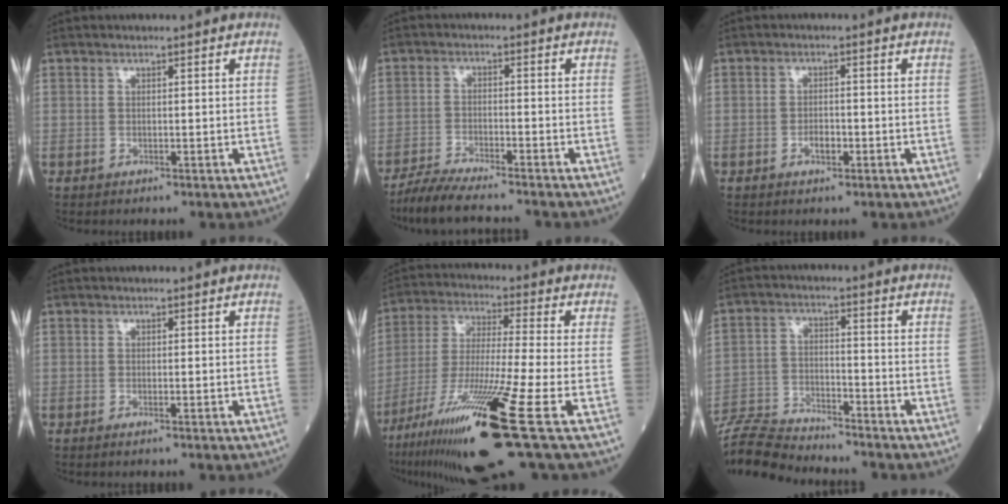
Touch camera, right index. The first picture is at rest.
{"total": 9.0, "force": [-8.0, 0.3, 4.3], "torque": [-0.072, -0.025, -0.135]}
{"total": 2.3, "force": [-1.0, 0.9, 1.8], "torque": [-0.029, 0.003, -0.016]}
{"total": 0.6, "force": [-0.3, 0.0, 0.5], "torque": [-0.010, -0.001, -0.006]}
{"total": 21.2, "force": [-10.0, 0.2, 18.7], "torque": [-0.328, -0.052, -0.175]}
{"total": 11.1, "force": [-10.8, 0.4, 2.2], "torque": [-0.042, -0.008, -0.203]}